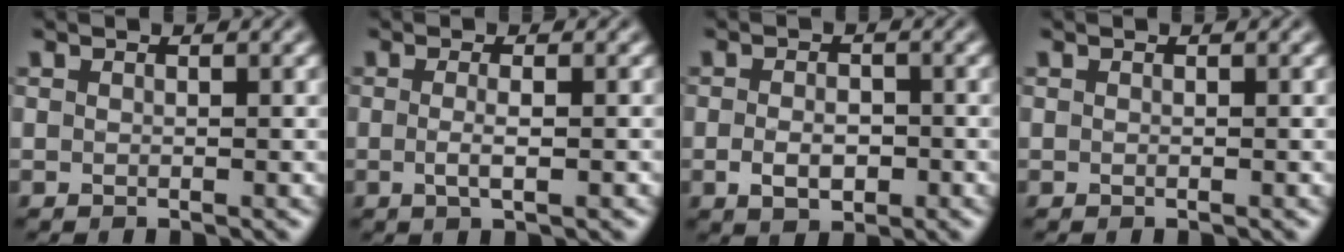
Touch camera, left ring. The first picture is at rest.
{"total": 2.0, "force": [-0.2, 0.6, 1.9], "torque": [-0.035, -0.004, -0.007]}
{"total": 2.7, "force": [-0.7, 1.7, 2.0], "torque": [-0.034, -0.002, -0.012]}
{"total": 0.0}